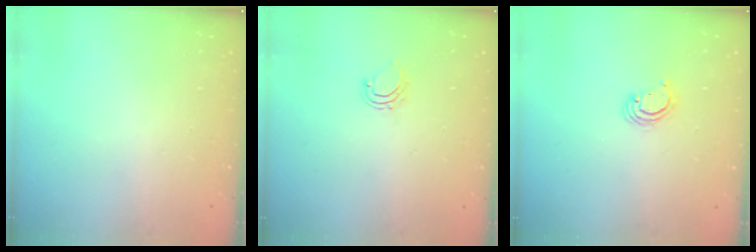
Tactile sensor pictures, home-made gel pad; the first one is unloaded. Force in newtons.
{"total": 4.5, "press": 4.4, "slide": 0.6}
{"total": 3.0, "press": 3.0, "slide": 0.3}